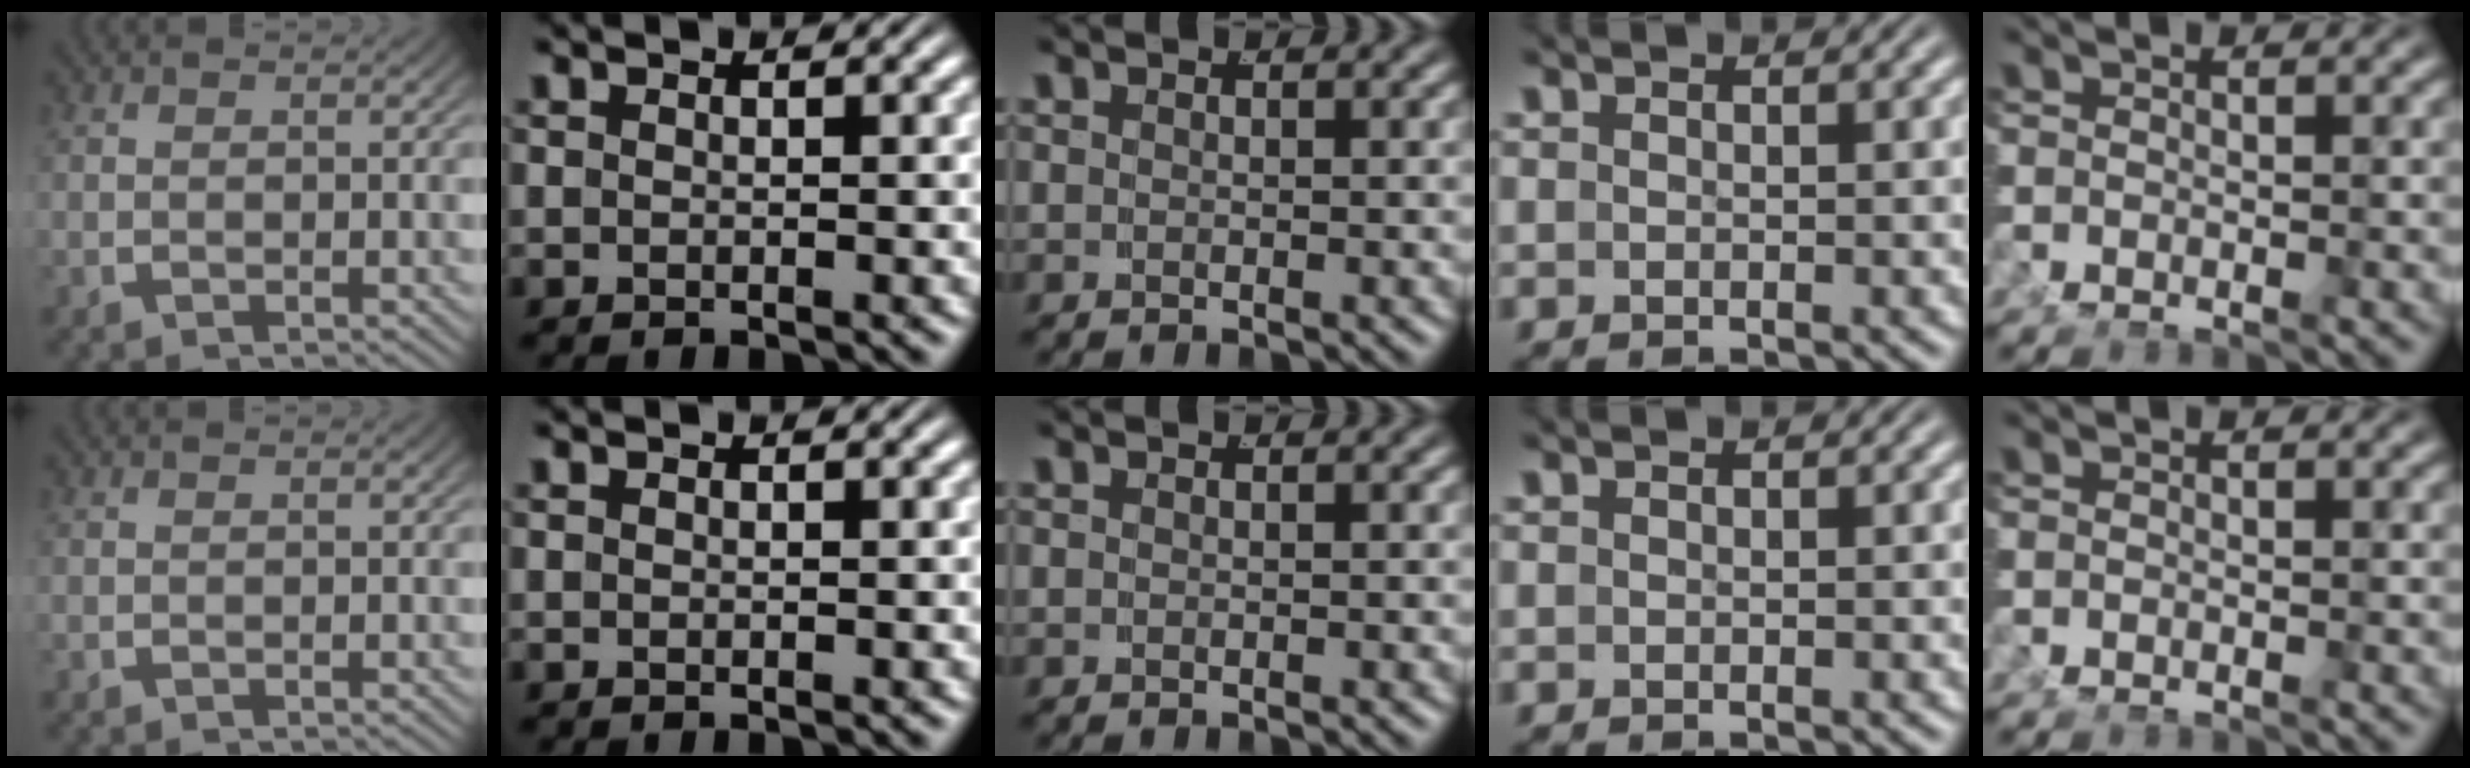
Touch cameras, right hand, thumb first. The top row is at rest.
{}